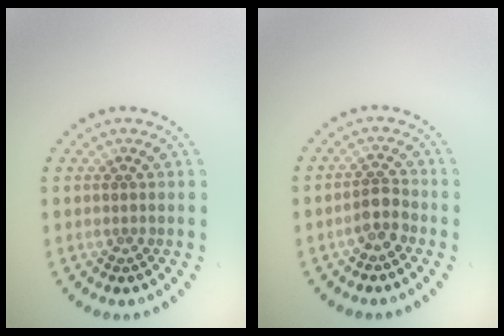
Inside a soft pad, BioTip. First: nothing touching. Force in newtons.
{"total": 2.0, "press": 1.6, "slide": 1.1}